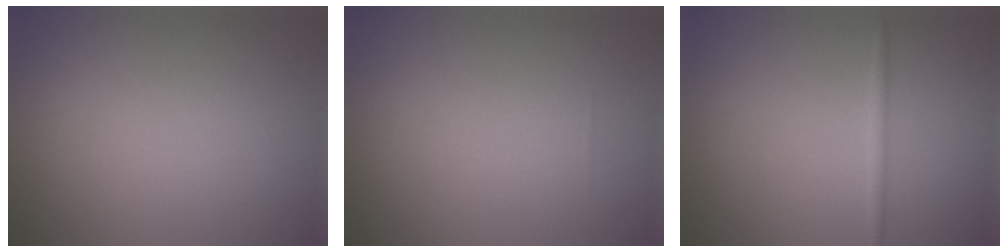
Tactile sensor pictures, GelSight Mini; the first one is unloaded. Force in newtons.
{"total": 0.0}
{"total": 0.9, "press": 0.9, "slide": 0.1}